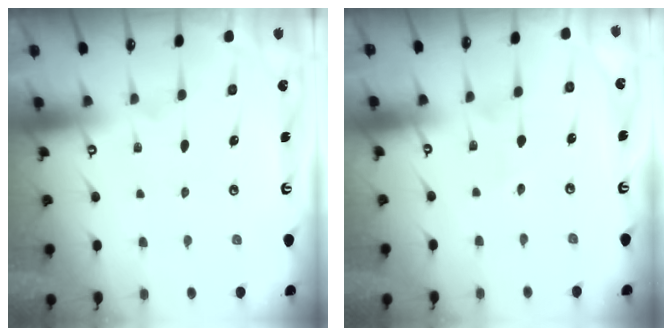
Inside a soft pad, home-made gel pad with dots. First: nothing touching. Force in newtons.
{"total": 2.3, "press": 2.2, "slide": 0.7}